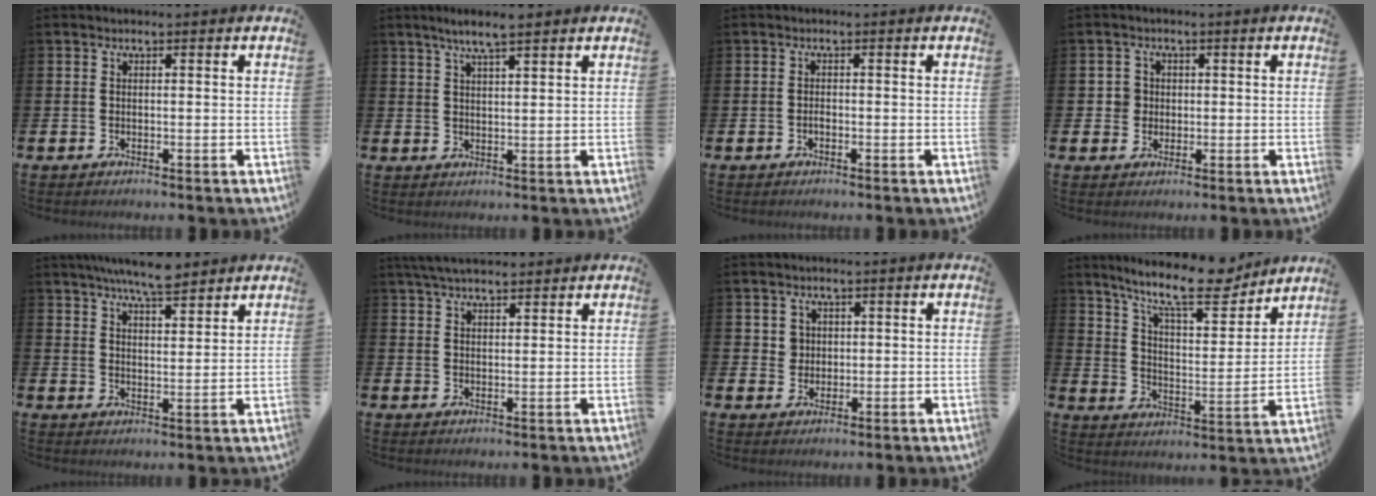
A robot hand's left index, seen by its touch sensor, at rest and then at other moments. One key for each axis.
{"total": 4.9, "fx": 4.1, "fy": 0.6, "fz": 2.6, "tx": -0.051, "ty": -0.009, "tz": 0.070}
{"total": 0.9, "fx": -0.4, "fy": 0.5, "fz": 0.6, "tx": -0.021, "ty": 0.003, "tz": -0.007}
{"total": 2.5, "fx": 0.5, "fy": 2.5, "fz": 0.3, "tx": -0.008, "ty": 0.010, "tz": 0.004}
{"total": 8.0, "fx": 7.5, "fy": 1.1, "fz": 2.7, "tx": -0.064, "ty": -0.041, "tz": 0.134}
{"total": 4.4, "fx": 4.0, "fy": 0.9, "fz": 1.5, "tx": -0.037, "ty": -0.007, "tz": 0.075}
{"total": 2.4, "fx": 1.1, "fy": 2.1, "fz": 0.4, "tx": 0.000, "ty": 0.003, "tz": 0.016}
{"total": 13.0, "fx": 11.0, "fy": 3.0, "fz": 6.4, "tx": -0.132, "ty": -0.061, "tz": 0.189}